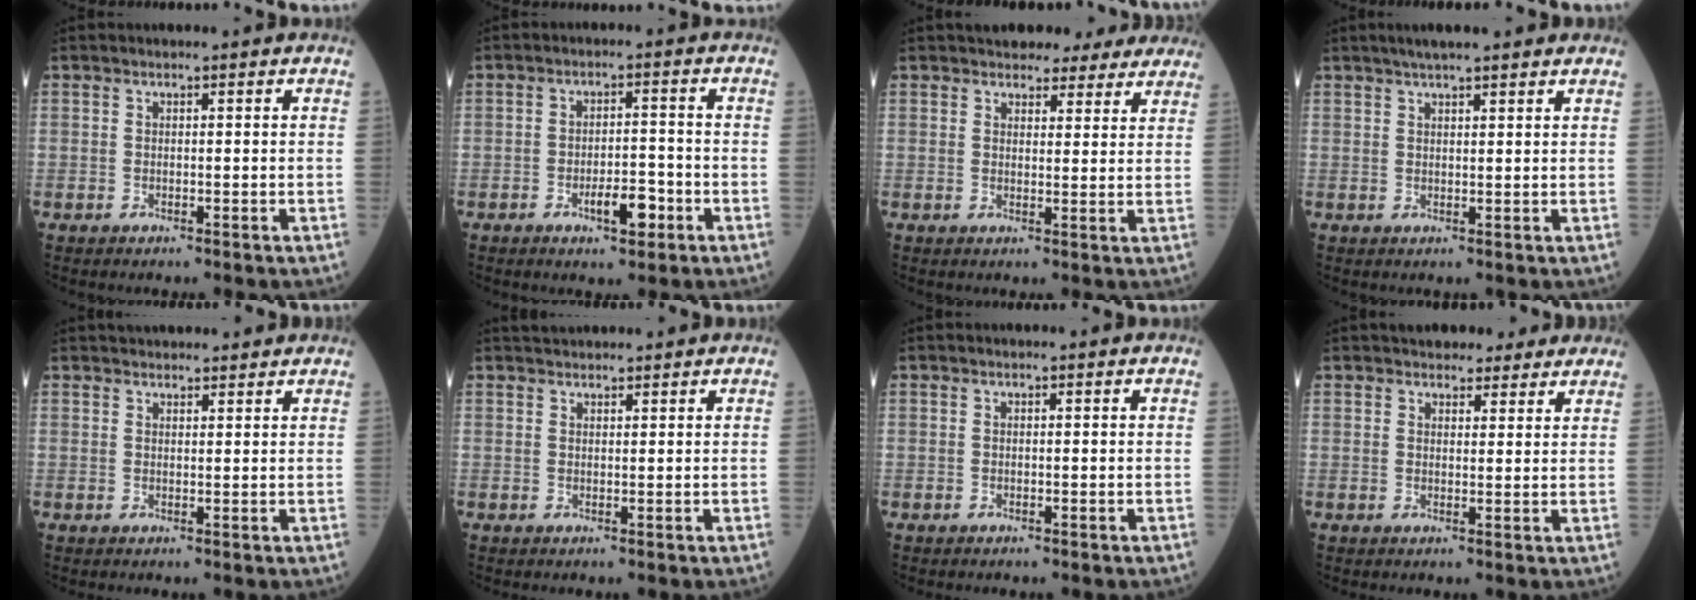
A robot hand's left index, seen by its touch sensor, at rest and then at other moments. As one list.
[{"total": 5.0, "force": [-2.4, 1.7, 4.1], "torque": [-0.067, 0.002, -0.036]}, {"total": 9.3, "force": [8.3, 3.5, 2.2], "torque": [-0.007, 0.013, 0.085]}, {"total": 6.9, "force": [5.6, 0.8, 4.0], "torque": [-0.054, 0.031, 0.078]}, {"total": 7.3, "force": [6.9, 1.6, 2.1], "torque": [-0.020, 0.032, 0.087]}, {"total": 3.4, "force": [3.2, 0.6, 0.8], "torque": [-0.013, 0.033, 0.055]}, {"total": 0.0}, {"total": 7.0, "force": [6.1, 2.8, 2.0], "torque": [-0.013, 0.015, 0.074]}]